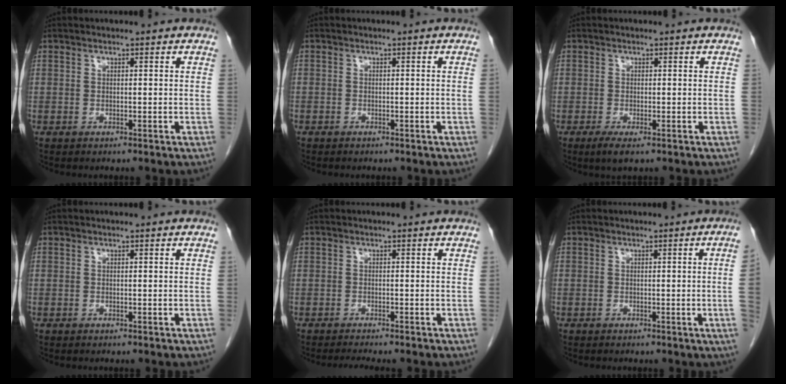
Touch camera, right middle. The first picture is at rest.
{"total": 0.0}
{"total": 2.2, "force": [-1.2, 0.5, 1.8], "torque": [-0.033, -0.006, -0.019]}
{"total": 0.0}
{"total": 3.3, "force": [-2.9, -0.1, 1.6], "torque": [-0.018, -0.005, -0.041]}
{"total": 3.1, "force": [-0.3, -1.4, 2.8], "torque": [-0.032, -0.004, -0.001]}